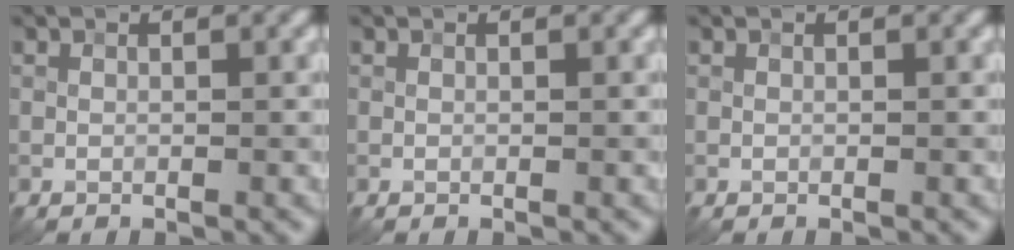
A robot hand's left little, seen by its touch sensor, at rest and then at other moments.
{"total": 0.0}
{"total": 0.0}